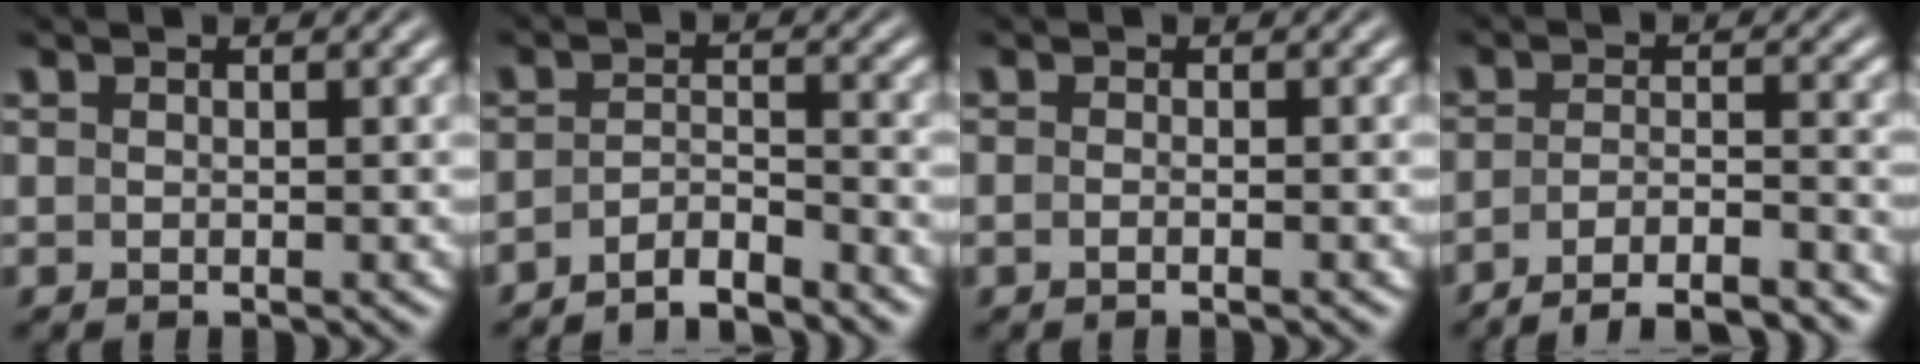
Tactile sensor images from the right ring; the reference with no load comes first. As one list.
[{"total": 4.4, "force": [-4.0, 1.2, 1.4], "torque": [-0.027, -0.017, -0.063]}, {"total": 1.1, "force": [-0.8, -0.1, 0.8], "torque": [-0.018, 0.001, -0.017]}, {"total": 8.0, "force": [-7.2, 2.5, 2.7], "torque": [-0.046, -0.031, -0.104]}]